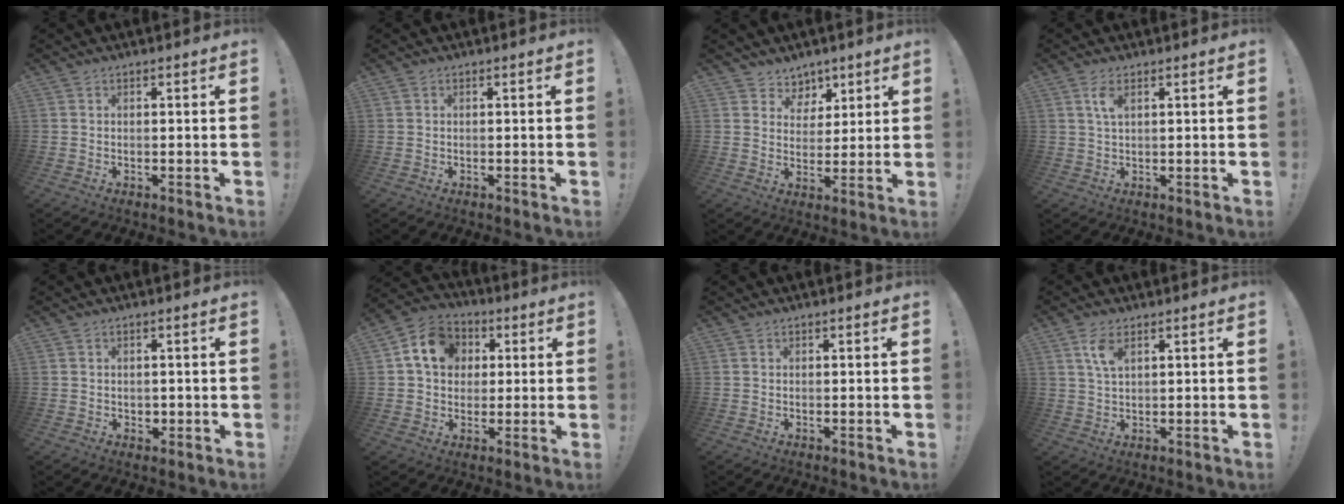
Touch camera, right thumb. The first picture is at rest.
{"total": 0.0}
{"total": 6.3, "force": [4.0, 4.9, 0.2], "torque": [-0.006, -0.039, 0.080]}
{"total": 3.6, "force": [1.5, 1.4, 3.0], "torque": [-0.051, -0.002, 0.024]}
{"total": 1.8, "force": [0.4, 1.7, 0.3], "torque": [-0.004, 0.000, 0.007]}
{"total": 12.8, "force": [3.4, 10.6, 6.3], "torque": [-0.086, 0.003, 0.069]}
{"total": 0.0}
{"total": 5.0, "force": [2.5, 2.2, 3.7], "torque": [-0.066, -0.005, 0.043]}